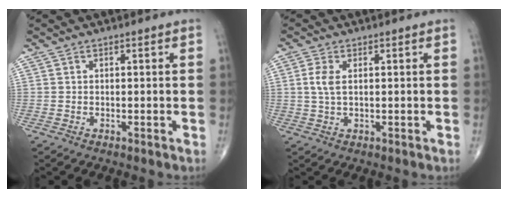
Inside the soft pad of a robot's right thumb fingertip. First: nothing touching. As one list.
[{"total": 3.5, "force": [0.7, 1.7, 3.0], "torque": [-0.077, 0.004, 0.014]}]